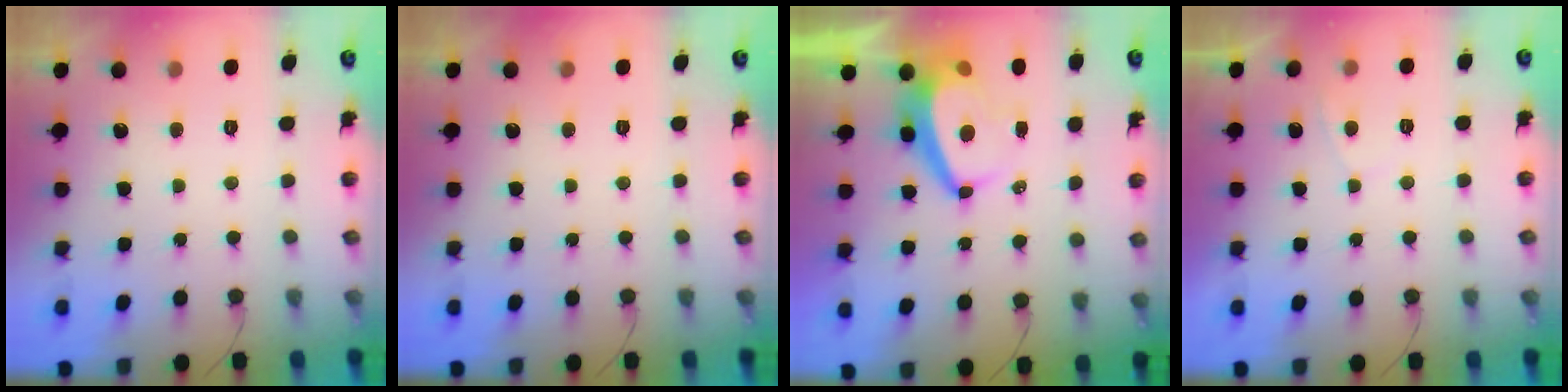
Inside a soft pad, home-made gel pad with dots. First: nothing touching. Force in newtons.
{"total": 0.0}
{"total": 6.8, "press": 6.7, "slide": 0.9}
{"total": 0.5, "press": 0.2, "slide": 0.5}